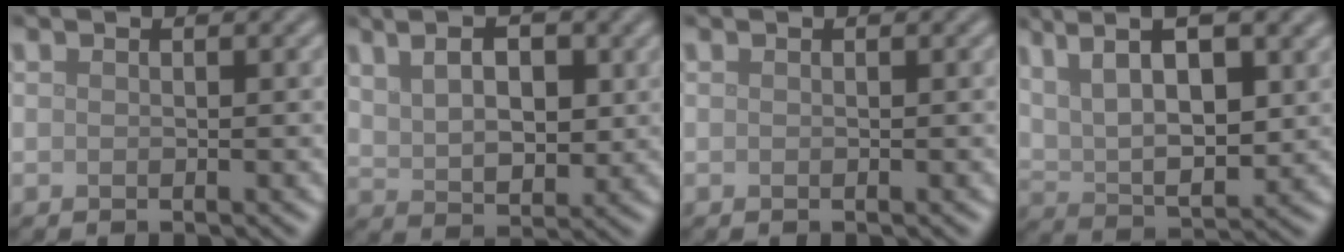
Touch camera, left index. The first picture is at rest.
{"total": 7.2, "force": [2.7, 4.1, 5.3], "torque": [-0.077, 0.021, 0.035]}
{"total": 0.0}
{"total": 9.7, "force": [4.8, 3.6, 7.6], "torque": [-0.129, 0.010, 0.070]}